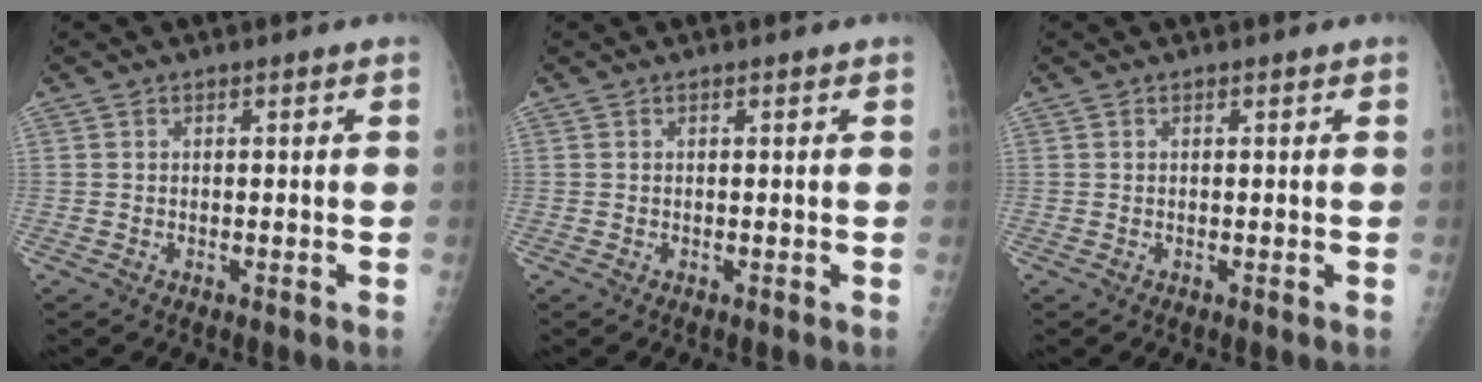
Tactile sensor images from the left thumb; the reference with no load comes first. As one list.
[{"total": 0.0}, {"total": 0.0}]